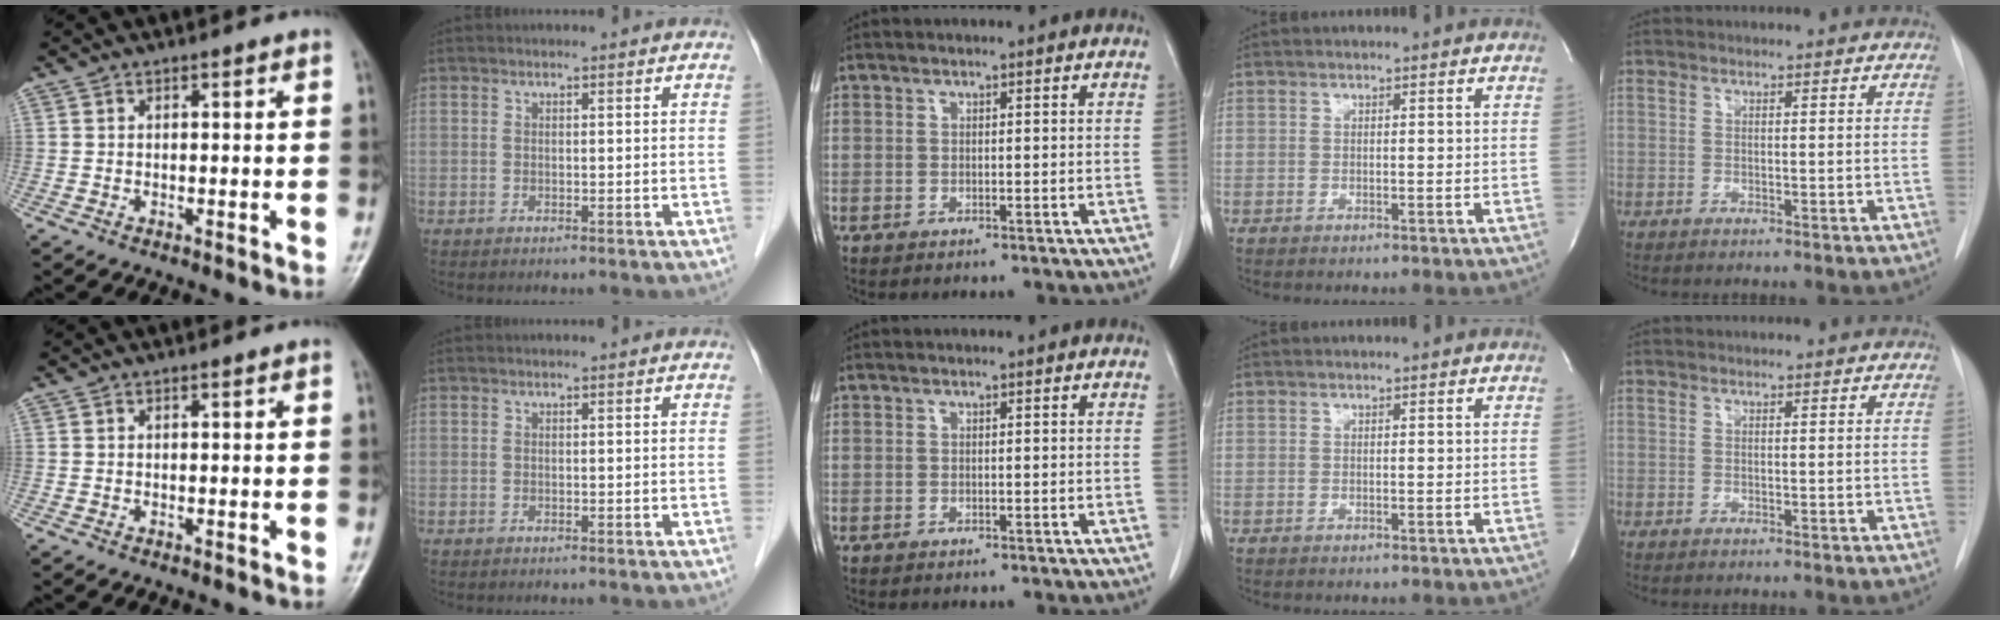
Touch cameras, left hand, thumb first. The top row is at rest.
{}